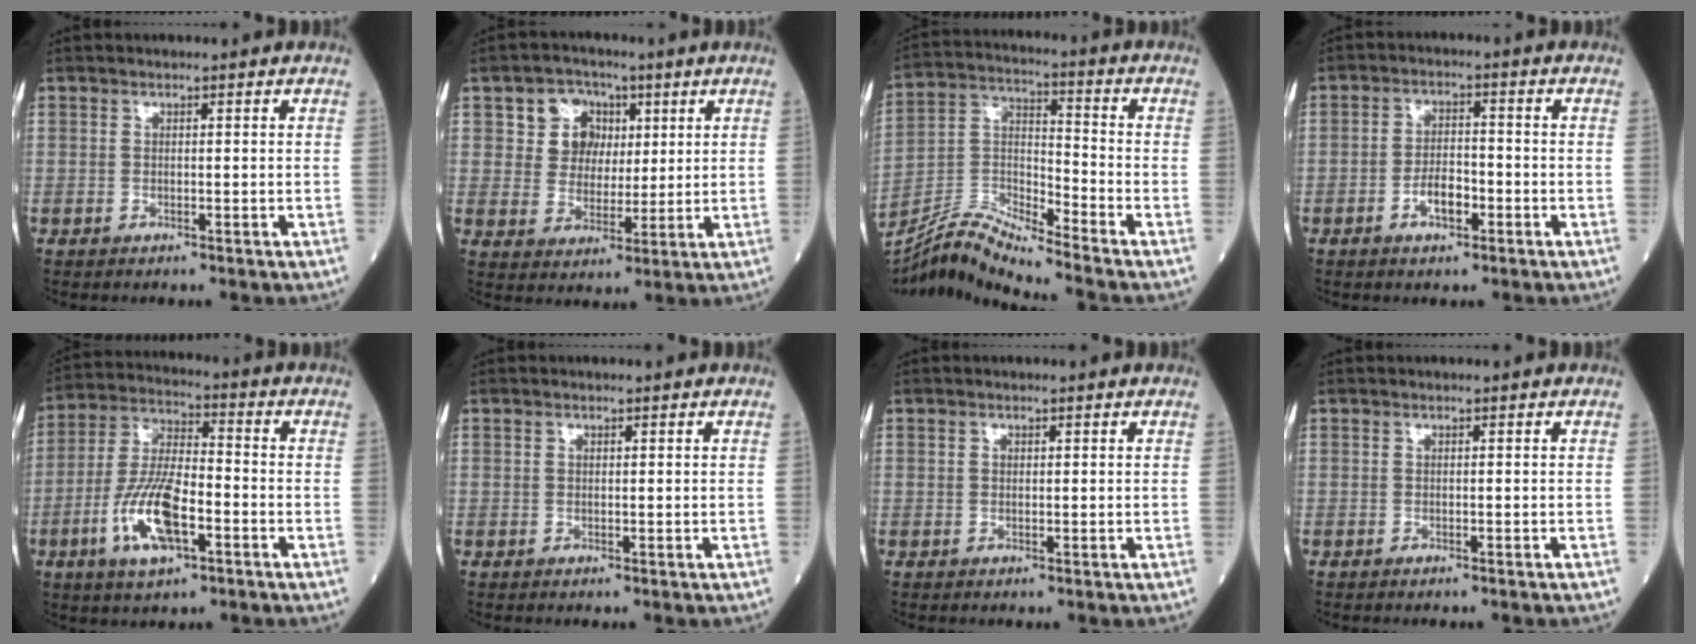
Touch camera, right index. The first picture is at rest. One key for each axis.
{"total": 7.4, "fx": 2.8, "fy": 6.4, "fz": 2.2, "tx": -0.037, "ty": 0.023, "tz": 0.052}
{"total": 10.5, "fx": -10.1, "fy": -1.4, "fz": 2.5, "tx": -0.052, "ty": 0.022, "tz": -0.192}
{"total": 4.4, "fx": -1.9, "fy": 2.0, "fz": 3.5, "tx": -0.063, "ty": 0.006, "tz": -0.034}
{"total": 12.1, "fx": -4.5, "fy": 4.0, "fz": 10.6, "tx": -0.220, "ty": -0.001, "tz": -0.083}
{"total": 0.6, "fx": 0.3, "fy": 0.4, "fz": 0.4, "tx": -0.007, "ty": -0.002, "tz": 0.005}
{"total": 0.8, "fx": 0.3, "fy": 0.6, "fz": 0.4, "tx": -0.007, "ty": -0.001, "tz": 0.005}
{"total": 0.8, "fx": -0.8, "fy": 0.0, "fz": 0.3, "tx": -0.001, "ty": 0.003, "tz": -0.011}